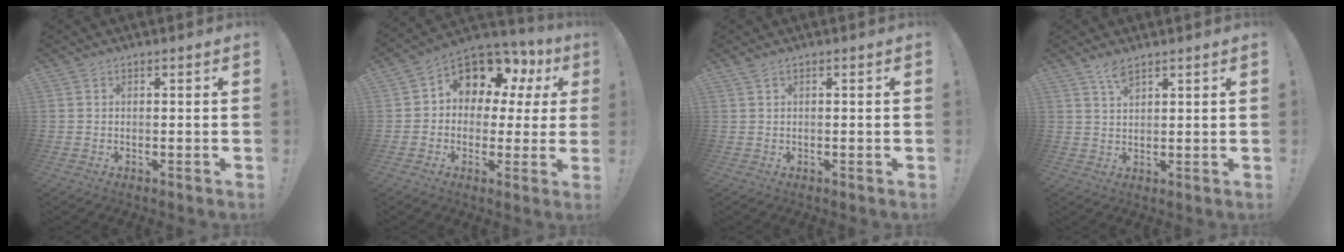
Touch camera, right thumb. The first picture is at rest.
{"total": 10.0, "force": [5.9, 6.6, 4.7], "torque": [-0.079, -0.053, 0.108]}
{"total": 0.9, "force": [0.8, 0.1, 0.4], "torque": [-0.011, 0.002, 0.014]}
{"total": 3.9, "force": [3.0, 1.2, 2.2], "torque": [-0.035, -0.014, 0.051]}